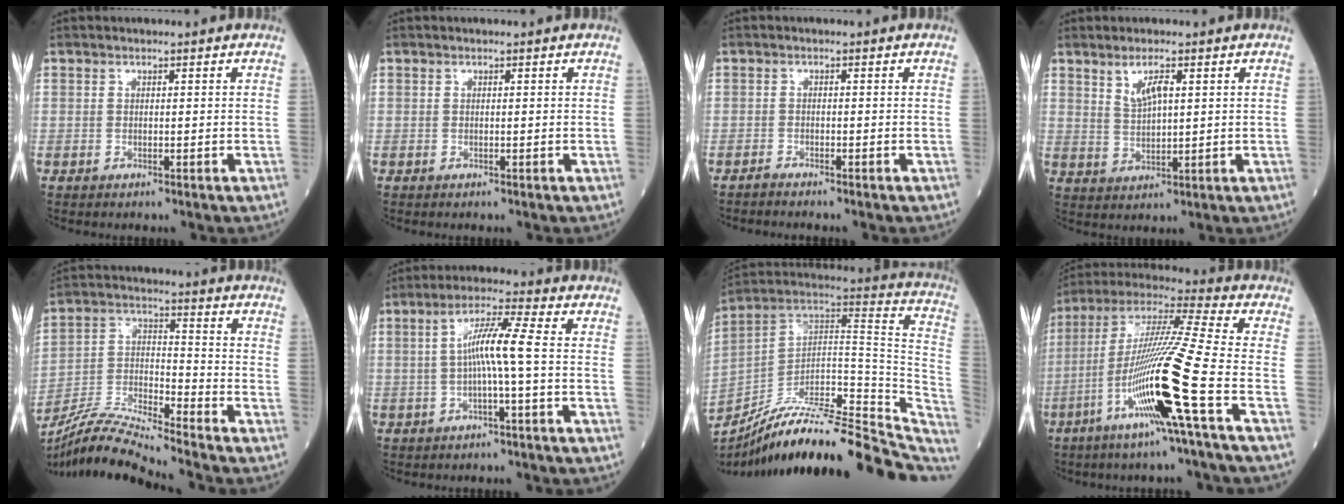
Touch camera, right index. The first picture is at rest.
{"total": 0.0}
{"total": 1.1, "force": [-1.1, -0.2, 0.0], "torque": [-0.005, -0.002, -0.021]}
{"total": 4.0, "force": [2.0, 0.9, 3.3], "torque": [-0.067, 0.000, 0.043]}
{"total": 11.5, "force": [-10.9, -1.7, 3.2], "torque": [-0.063, 0.004, -0.206]}
{"total": 6.6, "force": [-0.5, -0.4, 6.5], "torque": [-0.124, 0.018, -0.010]}
{"total": 25.7, "force": [-21.8, 4.8, 12.8], "torque": [-0.130, 0.028, -0.323]}
{"total": 17.8, "force": [-6.6, -2.1, 16.4], "torque": [-0.324, -0.016, -0.132]}